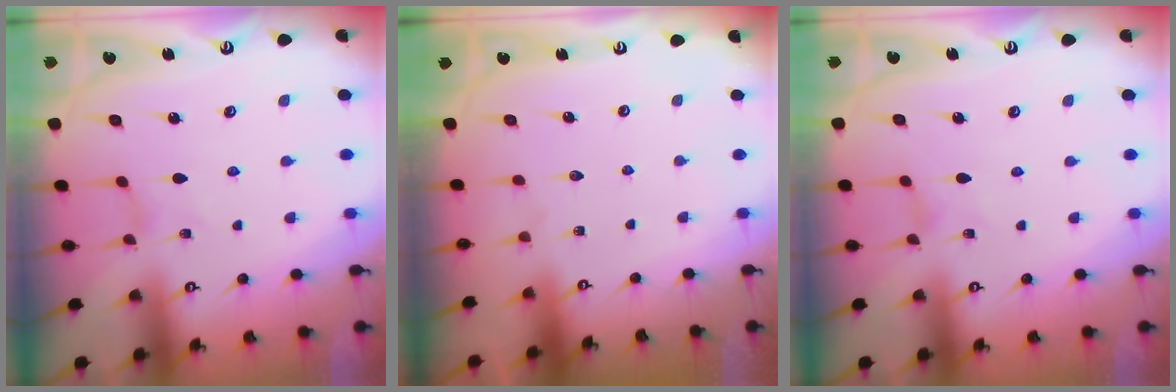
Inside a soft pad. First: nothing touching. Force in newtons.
{"total": 0.0}
{"total": 0.0}